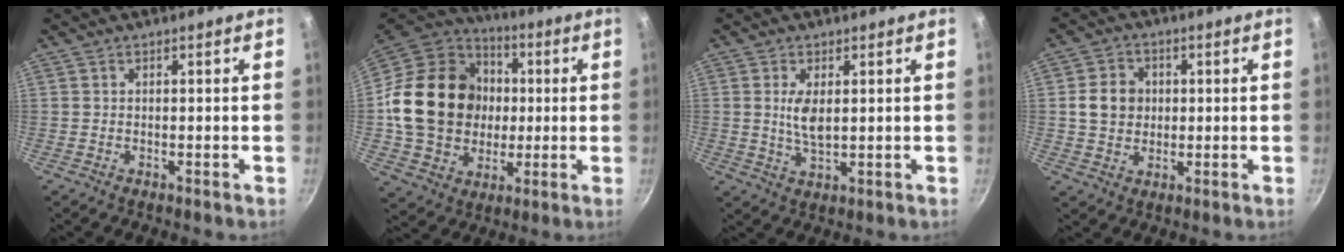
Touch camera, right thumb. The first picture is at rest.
{"total": 23.5, "force": [0.7, 19.6, 13.0], "torque": [-0.207, 0.026, 0.018]}
{"total": 4.9, "force": [1.0, 2.3, 4.2], "torque": [-0.079, -0.011, 0.022]}
{"total": 6.9, "force": [0.7, 5.9, 3.4], "torque": [-0.035, 0.008, 0.006]}